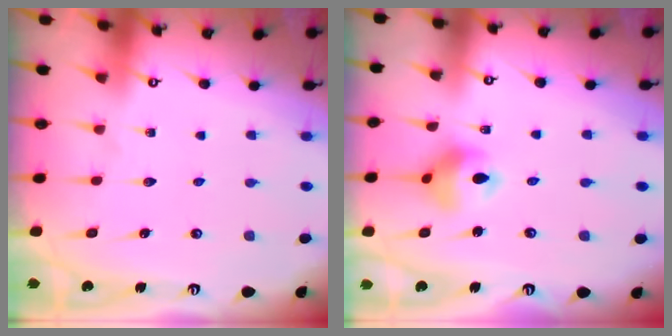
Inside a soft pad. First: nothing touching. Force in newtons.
{"total": 8.3, "press": 8.2, "slide": 0.9}